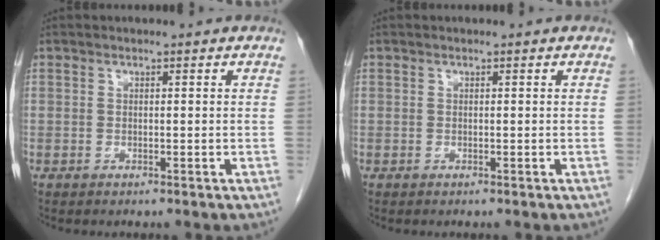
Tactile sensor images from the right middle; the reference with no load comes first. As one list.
[{"total": 0.0}]